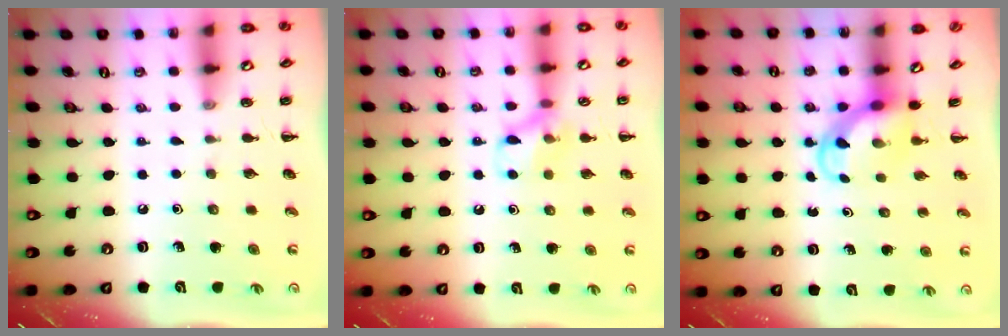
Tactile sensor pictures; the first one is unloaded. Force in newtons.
{"total": 9.5, "press": 9.4, "slide": 1.5}
{"total": 3.7, "press": 3.6, "slide": 0.8}